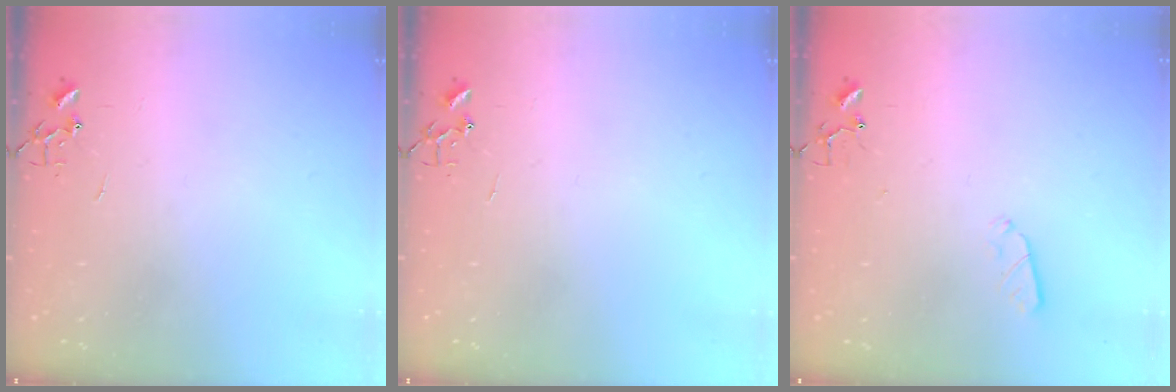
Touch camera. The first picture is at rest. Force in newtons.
{"total": 0.0}
{"total": 2.9, "press": 2.8, "slide": 0.5}